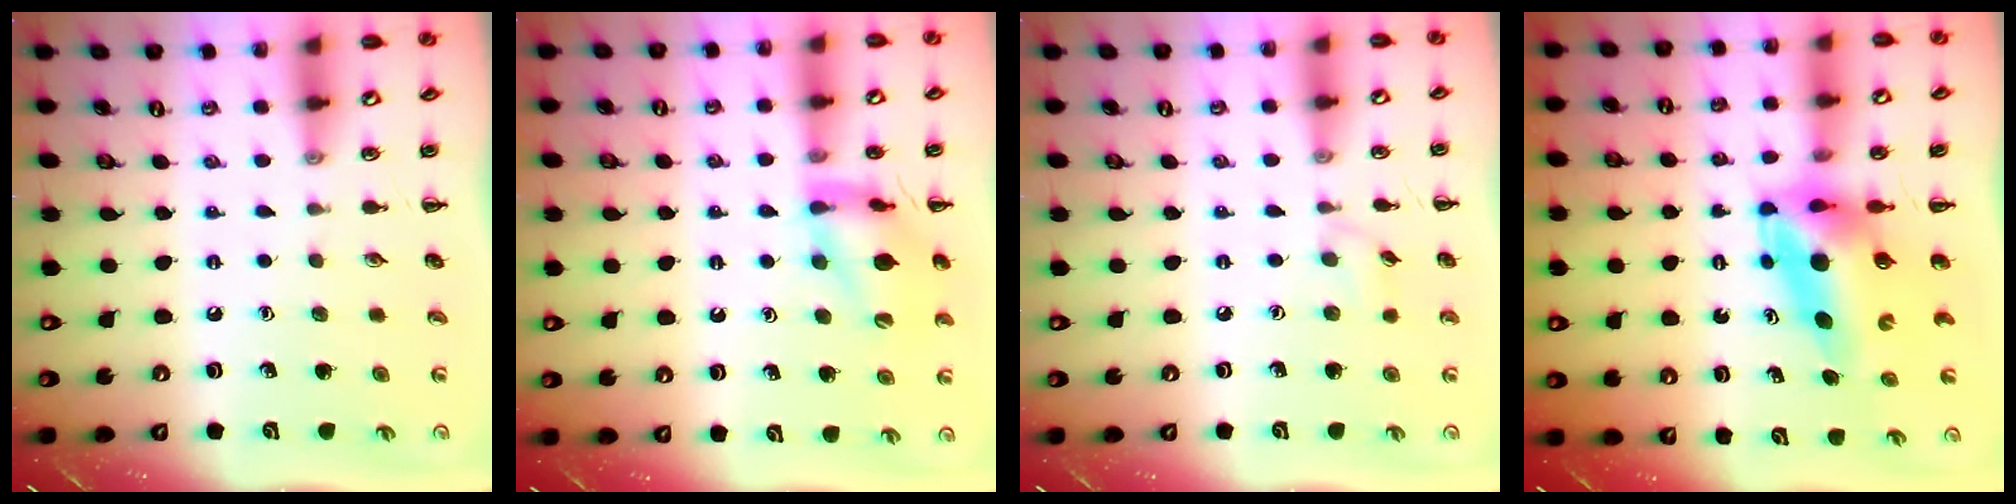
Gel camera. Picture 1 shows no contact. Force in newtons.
{"total": 14.7, "press": 14.6, "slide": 1.4}
{"total": 3.5, "press": 3.4, "slide": 1.0}
{"total": 8.6, "press": 8.3, "slide": 2.4}